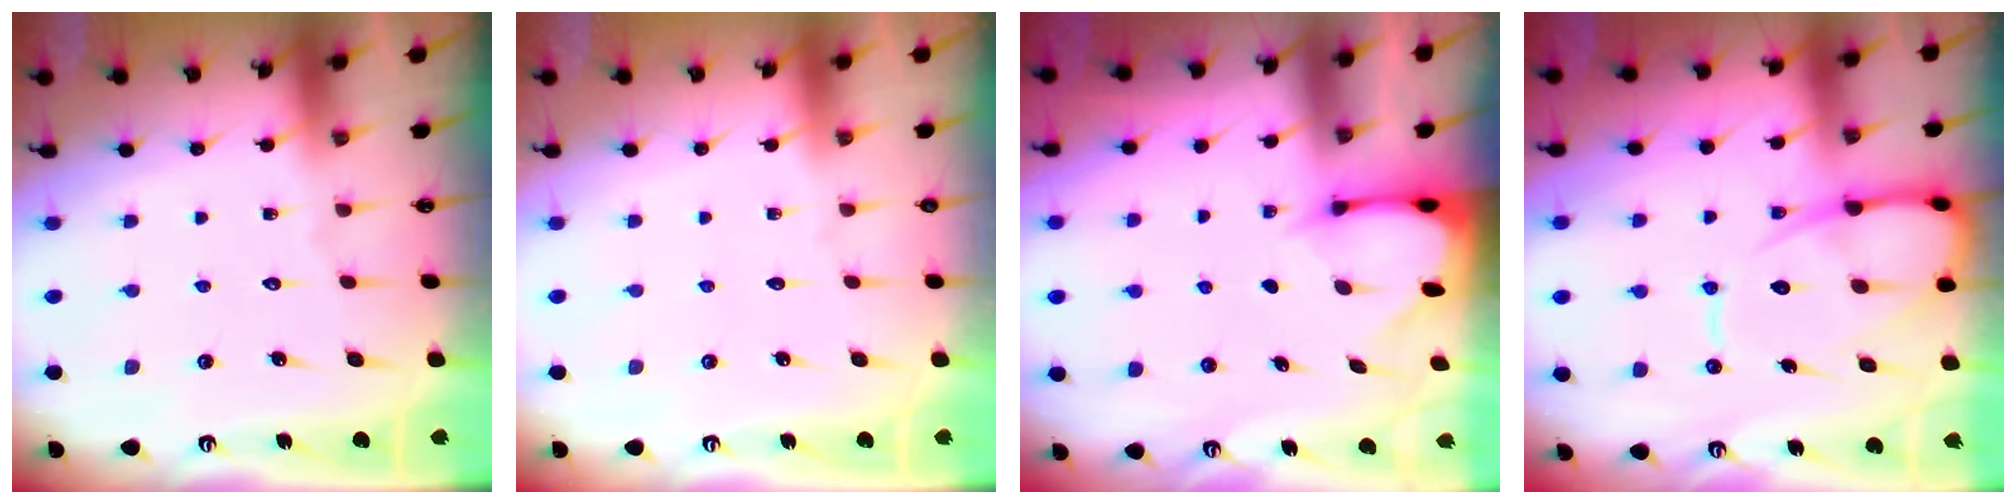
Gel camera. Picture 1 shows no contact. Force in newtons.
{"total": 0.0}
{"total": 2.6, "press": 2.6, "slide": 0.3}
{"total": 12.3, "press": 12.2, "slide": 1.4}